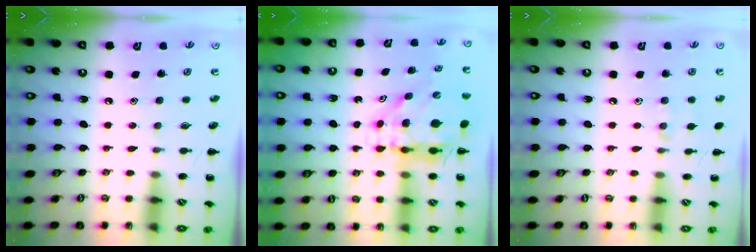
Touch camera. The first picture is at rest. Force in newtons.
{"total": 7.4, "press": 7.0, "slide": 2.2}
{"total": 6.0, "press": 5.8, "slide": 1.7}